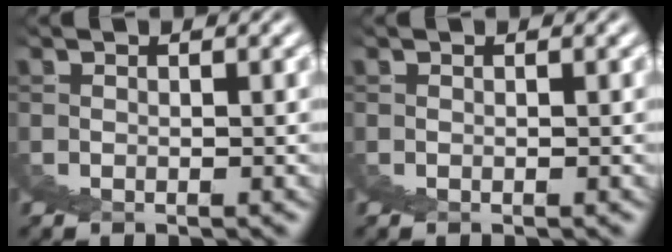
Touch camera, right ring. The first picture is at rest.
{"total": 0.0}